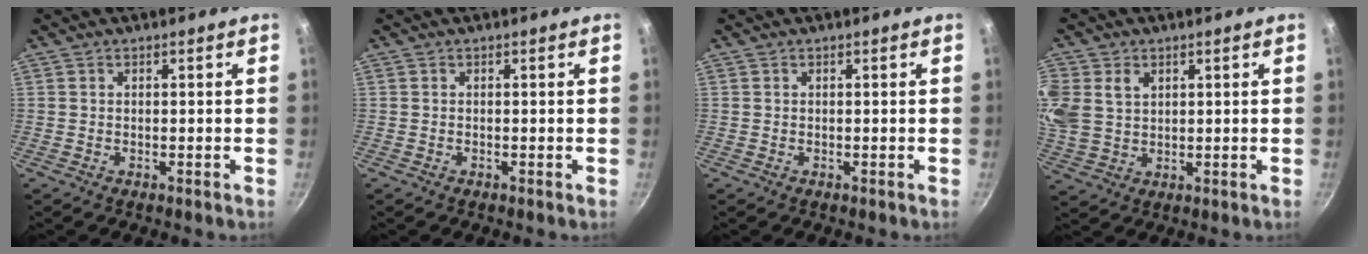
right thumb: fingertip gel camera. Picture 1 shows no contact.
{"total": 0.0}
{"total": 0.0}
{"total": 13.5, "force": [3.9, 10.5, 7.6], "torque": [-0.190, 0.019, 0.084]}